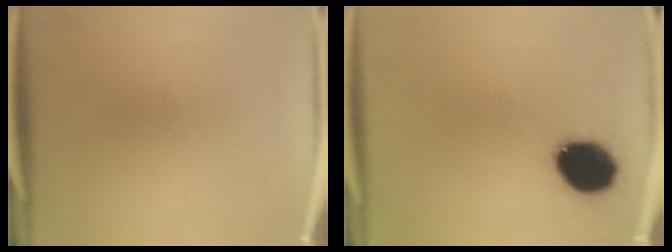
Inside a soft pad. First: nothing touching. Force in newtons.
{"total": 13.2}